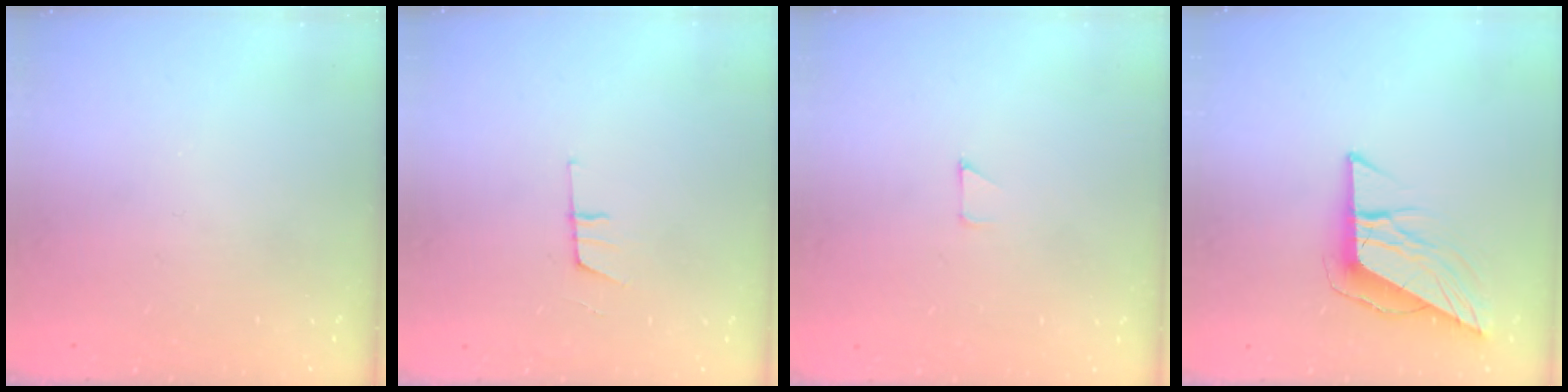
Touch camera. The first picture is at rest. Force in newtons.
{"total": 7.7, "press": 7.2, "slide": 2.8}
{"total": 2.6, "press": 2.6, "slide": 0.2}
{"total": 9.3, "press": 9.2, "slide": 1.6}